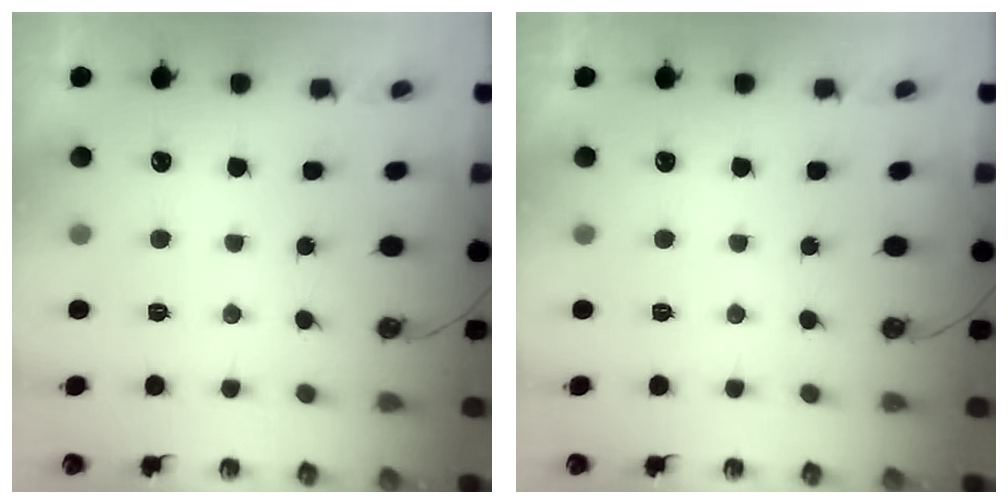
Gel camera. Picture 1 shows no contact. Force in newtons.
{"total": 0.0}